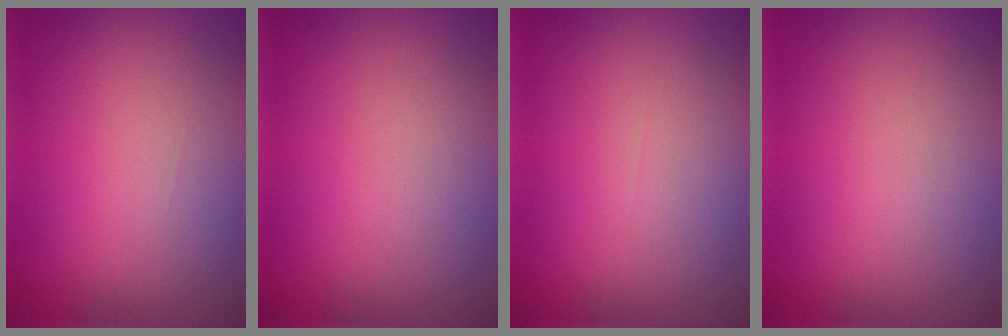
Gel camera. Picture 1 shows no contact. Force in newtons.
{"total": 0.0}
{"total": 0.0}
{"total": 0.0}